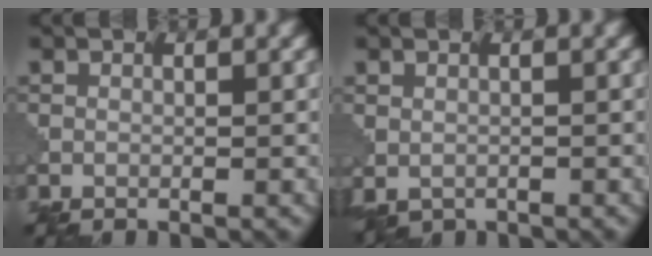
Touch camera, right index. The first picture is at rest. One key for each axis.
{"total": 1.6, "fx": -0.9, "fy": 0.9, "fz": 1.0, "tx": -0.020, "ty": -0.007, "tz": -0.013}